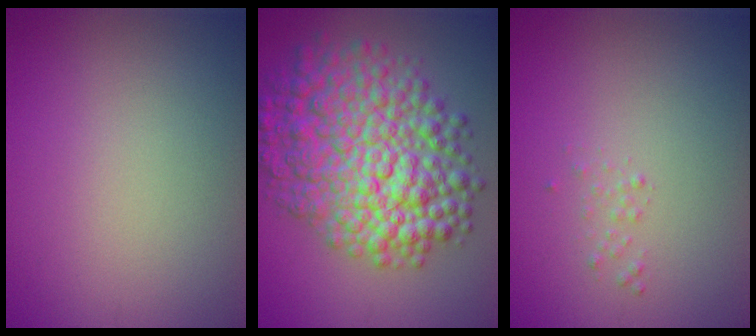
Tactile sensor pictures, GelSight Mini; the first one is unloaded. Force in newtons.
{"total": 10.9, "press": 10.9, "slide": 0.2}
{"total": 0.6, "press": 0.6, "slide": 0.0}